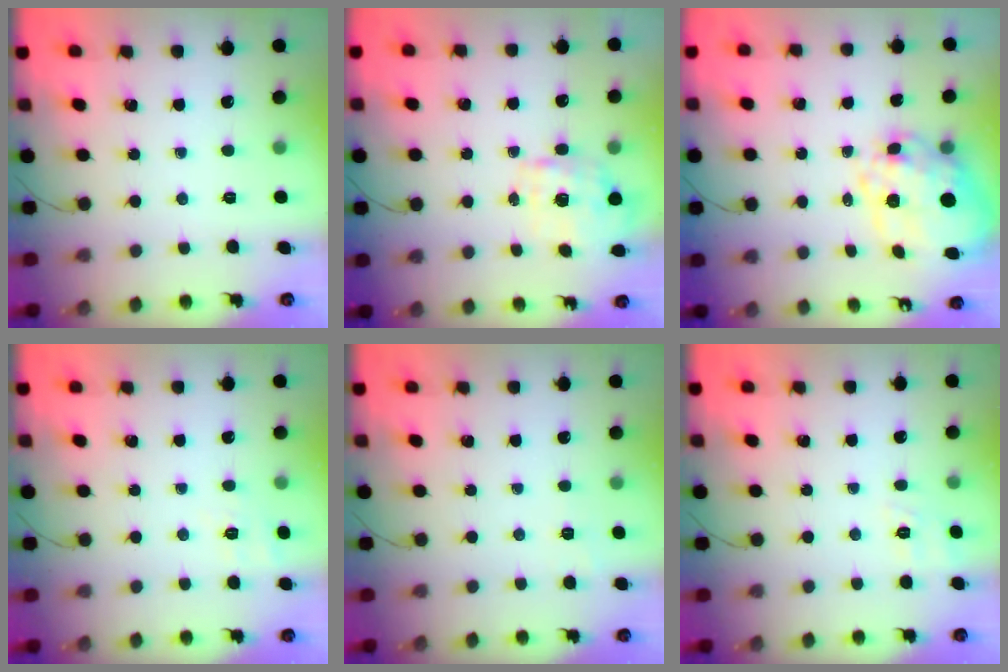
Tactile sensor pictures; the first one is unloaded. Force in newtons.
{"total": 1.2, "press": 1.1, "slide": 0.5}
{"total": 16.8, "press": 16.6, "slide": 3.1}
{"total": 5.8, "press": 5.5, "slide": 1.9}
{"total": 6.9, "press": 6.7, "slide": 1.6}
{"total": 7.3, "press": 7.0, "slide": 1.9}